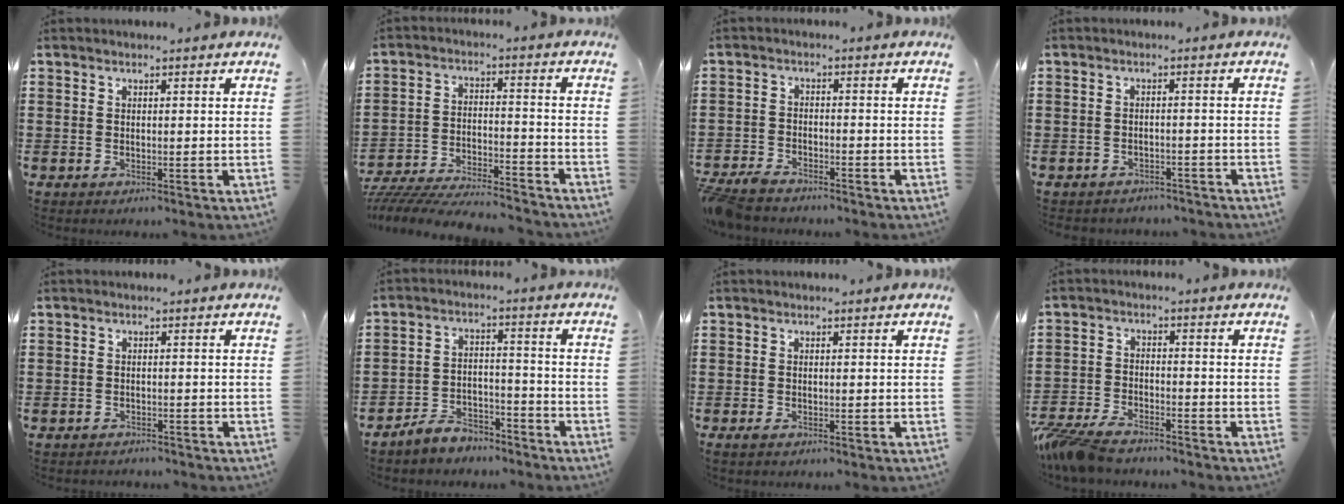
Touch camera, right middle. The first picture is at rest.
{"total": 6.8, "force": [-6.6, 0.6, 1.6], "torque": [-0.033, 0.005, -0.130]}
{"total": 3.5, "force": [-3.3, 0.7, 0.7], "torque": [-0.035, -0.004, -0.075]}
{"total": 2.0, "force": [-1.9, 0.3, 0.0], "torque": [-0.007, -0.001, -0.043]}
{"total": 1.3, "force": [-1.2, 0.2, -0.2], "torque": [-0.001, 0.002, -0.028]}
{"total": 4.9, "force": [-4.6, 1.3, 0.9], "torque": [-0.026, 0.008, -0.095]}
{"total": 0.7, "force": [-0.5, 0.3, 0.4], "torque": [-0.018, -0.008, -0.012]}
{"total": 5.4, "force": [-5.0, 1.2, 1.9], "torque": [-0.063, -0.004, -0.105]}